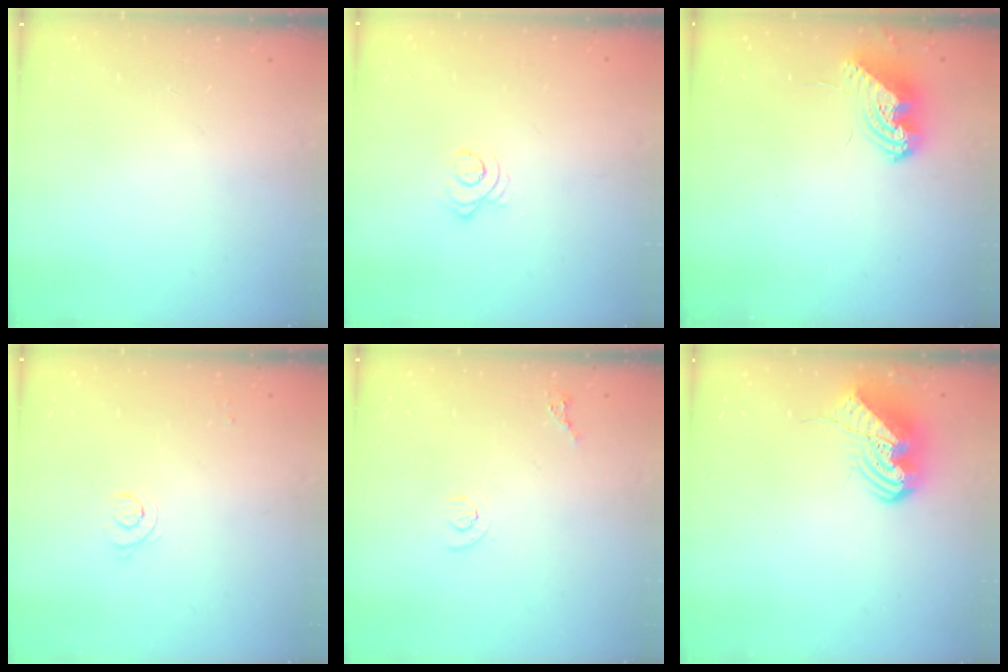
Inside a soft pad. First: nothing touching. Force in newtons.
{"total": 3.0, "press": 3.0, "slide": 0.3}
{"total": 9.6, "press": 9.6, "slide": 0.3}
{"total": 4.2, "press": 4.1, "slide": 0.8}
{"total": 5.8, "press": 5.8, "slide": 0.4}
{"total": 11.4, "press": 11.3, "slide": 1.5}